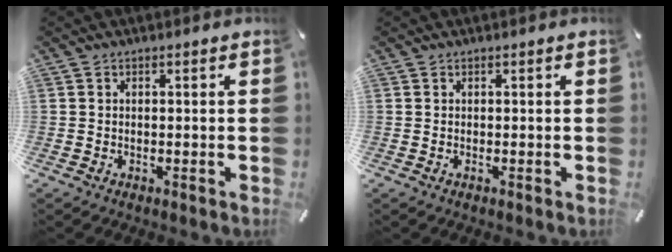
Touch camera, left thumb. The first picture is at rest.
{"total": 0.0}